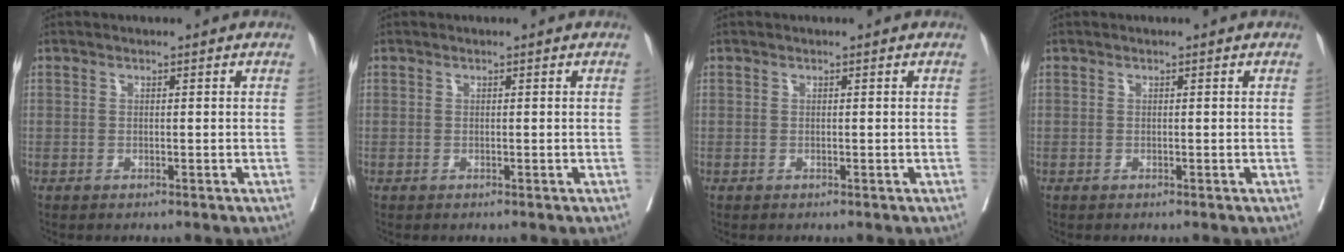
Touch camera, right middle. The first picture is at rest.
{"total": 0.0}
{"total": 0.0}
{"total": 0.0}